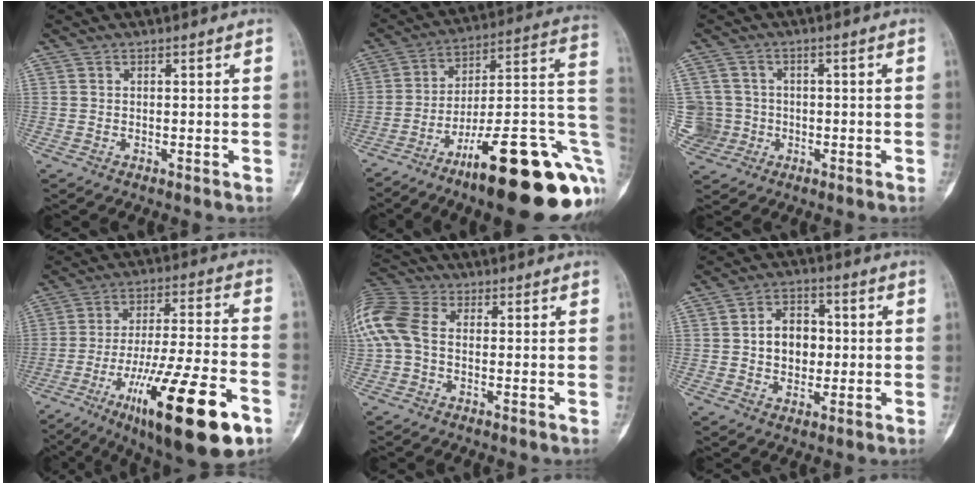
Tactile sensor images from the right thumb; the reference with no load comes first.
{"total": 27.6, "force": [-10.5, 7.4, 24.5], "torque": [-0.267, 0.071, -0.152]}
{"total": 6.5, "force": [-1.0, 6.4, 0.4], "torque": [0.007, 0.019, -0.016]}
{"total": 24.2, "force": [-11.6, 5.6, 20.5], "torque": [-0.334, 0.036, -0.182]}
{"total": 12.3, "force": [0.6, 8.3, 9.0], "torque": [-0.222, 0.027, 0.005]}
{"total": 8.2, "force": [0.2, 6.1, 5.4], "torque": [-0.052, 0.012, -0.001]}